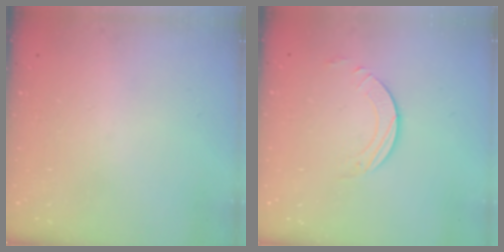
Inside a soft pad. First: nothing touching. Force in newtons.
{"total": 2.7, "press": 2.7, "slide": 0.2}